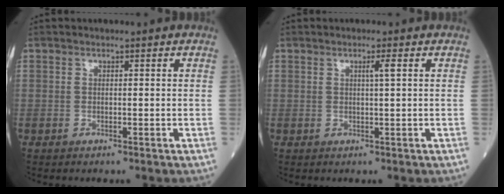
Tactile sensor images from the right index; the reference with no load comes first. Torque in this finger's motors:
{"motor_torque": [0.22, 0.06, 0.14, 0.04]}